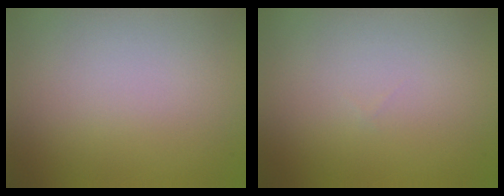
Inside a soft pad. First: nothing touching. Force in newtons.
{"total": 0.0}